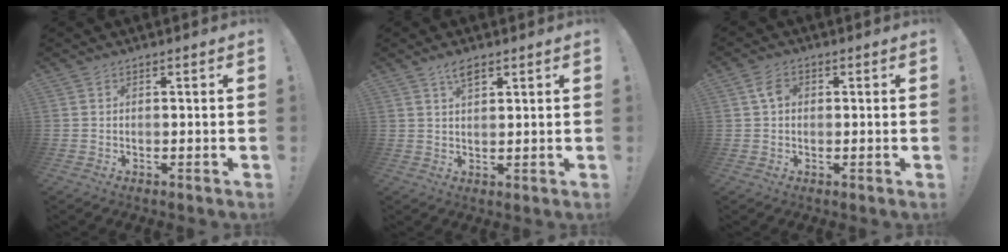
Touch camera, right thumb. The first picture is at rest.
{"total": 4.0, "force": [2.6, 1.6, 2.6], "torque": [-0.032, -0.014, 0.043]}
{"total": 4.2, "force": [0.6, 3.0, 2.9], "torque": [-0.047, 0.010, 0.011]}